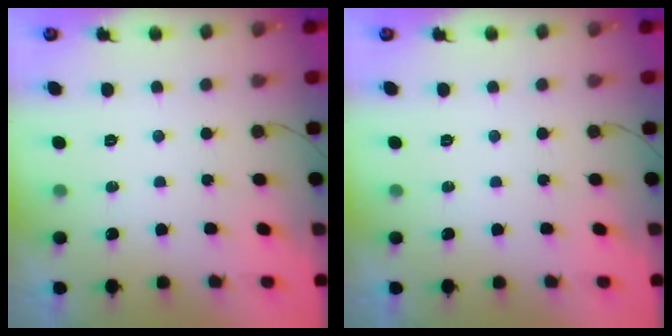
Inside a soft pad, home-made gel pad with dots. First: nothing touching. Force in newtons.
{"total": 0.0}